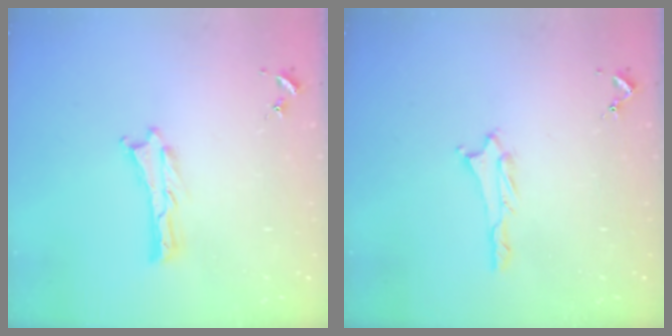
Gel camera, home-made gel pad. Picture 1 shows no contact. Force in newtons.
{"total": 1.2, "press": 1.2, "slide": 0.1}